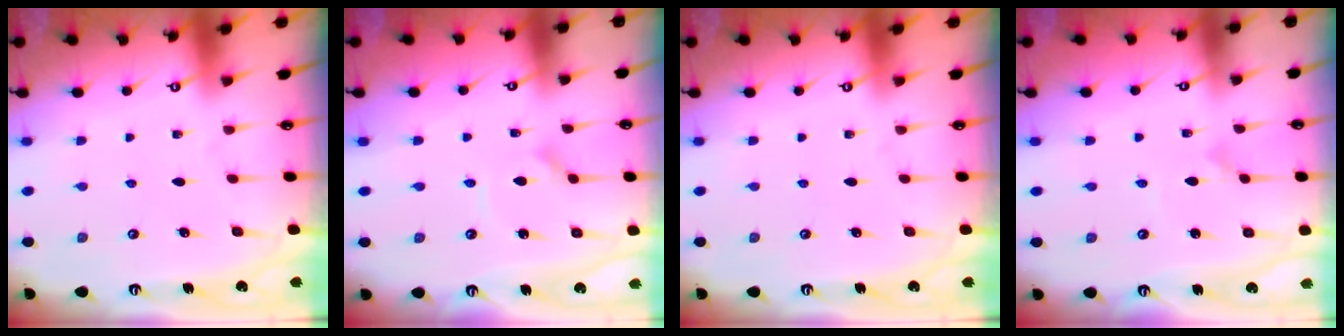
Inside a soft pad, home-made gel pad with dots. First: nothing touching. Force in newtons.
{"total": 4.0, "press": 4.0, "slide": 0.3}
{"total": 0.0}
{"total": 1.3, "press": 1.3, "slide": 0.1}